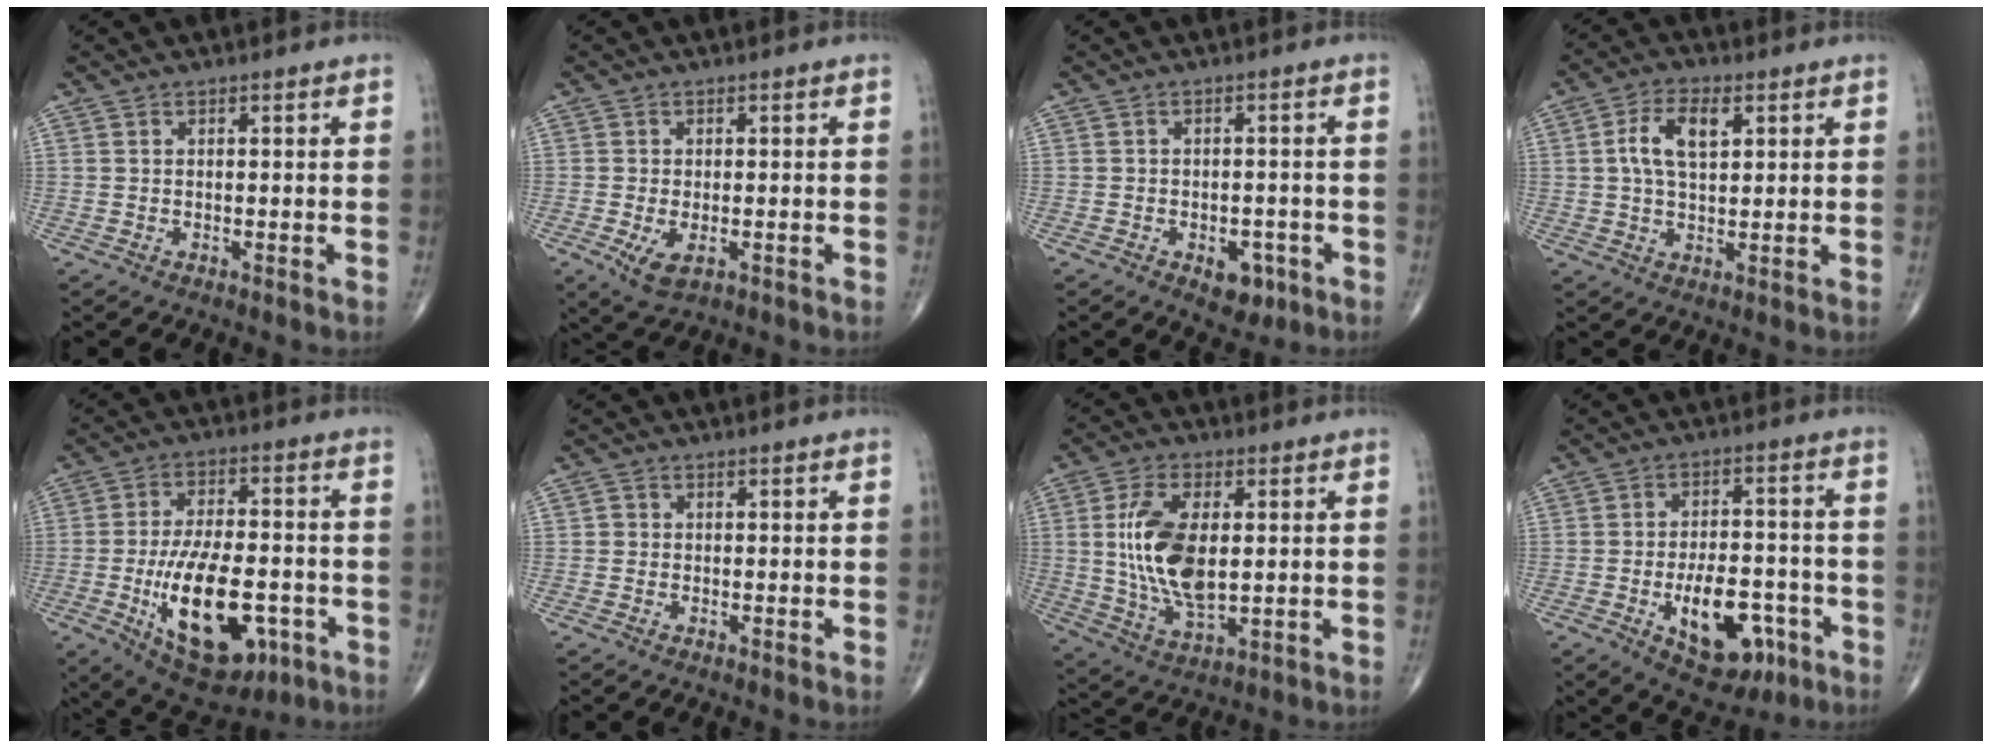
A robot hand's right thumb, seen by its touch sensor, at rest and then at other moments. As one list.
[{"total": 4.2, "force": [-1.3, 2.1, 3.4], "torque": [-0.064, -0.012, -0.016]}, {"total": 5.0, "force": [-2.3, 3.1, 3.2], "torque": [-0.022, 0.011, -0.024]}, {"total": 7.6, "force": [2.4, 3.2, 6.5], "torque": [-0.132, 0.001, 0.045]}, {"total": 19.3, "force": [-5.8, 9.4, 15.9], "torque": [-0.250, 0.013, -0.076]}, {"total": 0.9, "force": [-0.1, 0.8, 0.2], "torque": [0.001, 0.003, -0.003]}, {"total": 14.6, "force": [1.4, 7.4, 12.5], "torque": [-0.244, -0.013, 0.034]}, {"total": 13.8, "force": [-5.2, 7.4, 10.4], "torque": [-0.126, 0.027, -0.068]}]